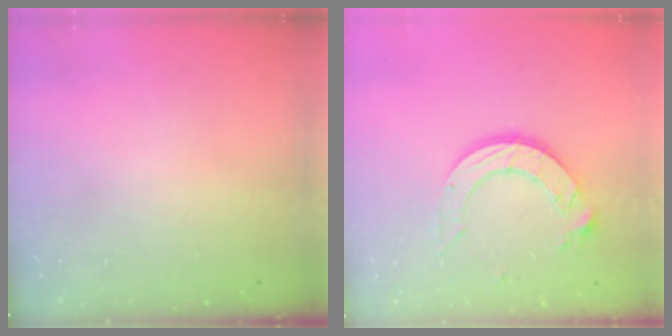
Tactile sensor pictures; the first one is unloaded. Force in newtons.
{"total": 12.9, "press": 12.8, "slide": 1.4}